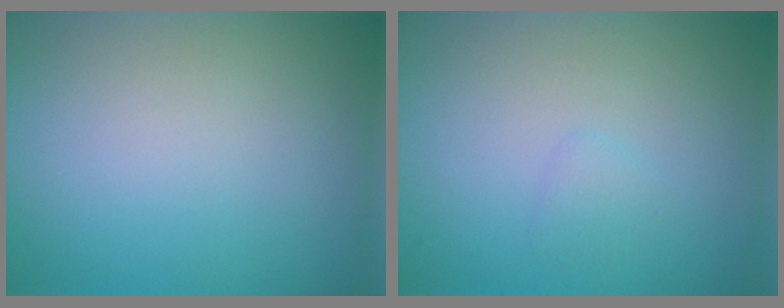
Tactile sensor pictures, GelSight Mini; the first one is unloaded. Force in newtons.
{"total": 0.8, "press": 0.8, "slide": 0.0}